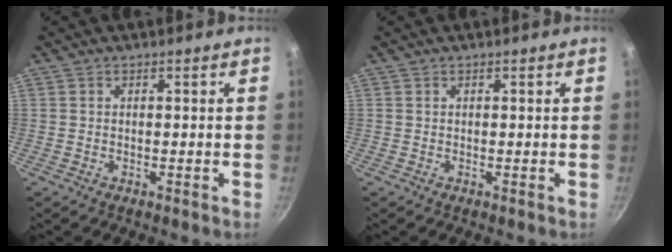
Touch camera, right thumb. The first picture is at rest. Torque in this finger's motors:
{"motor_torque": [-0.13, 0.13, -0.24, -0.13, 0.02]}